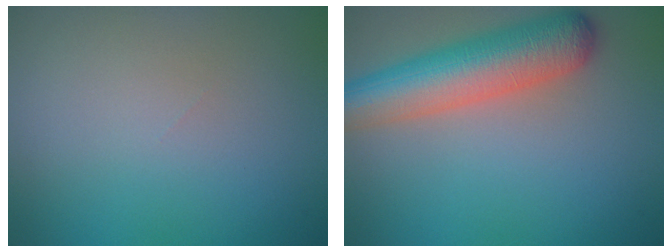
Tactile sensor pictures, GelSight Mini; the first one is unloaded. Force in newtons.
{"total": 7.0, "press": 7.0, "slide": 0.4}